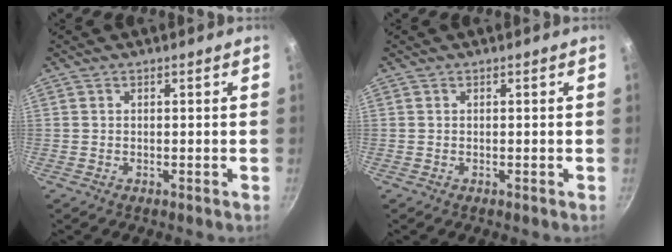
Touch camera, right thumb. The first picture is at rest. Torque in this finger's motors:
{"motor_torque": [0.00, 0.00, 0.00, 0.00, 0.00]}